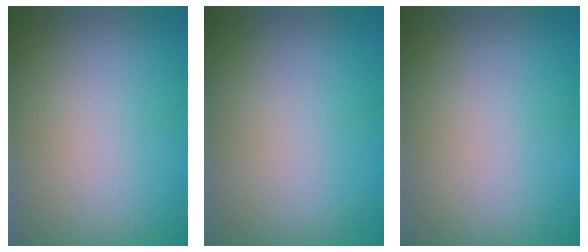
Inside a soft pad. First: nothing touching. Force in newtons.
{"total": 0.0}
{"total": 0.0}